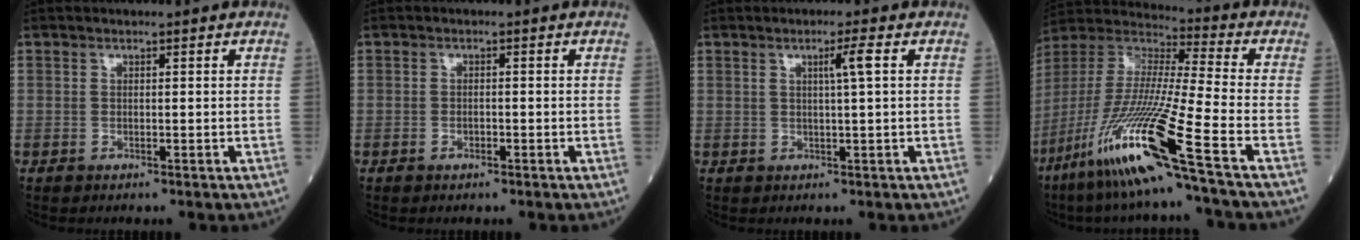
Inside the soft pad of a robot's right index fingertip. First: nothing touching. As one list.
[{"total": 1.2, "force": [-0.7, 0.5, 0.8], "torque": [-0.017, 0.001, -0.012]}, {"total": 2.6, "force": [0.7, -0.6, 2.5], "torque": [-0.043, -0.001, 0.013]}, {"total": 21.1, "force": [-11.6, -1.4, 17.6], "torque": [-0.395, -0.055, -0.230]}]